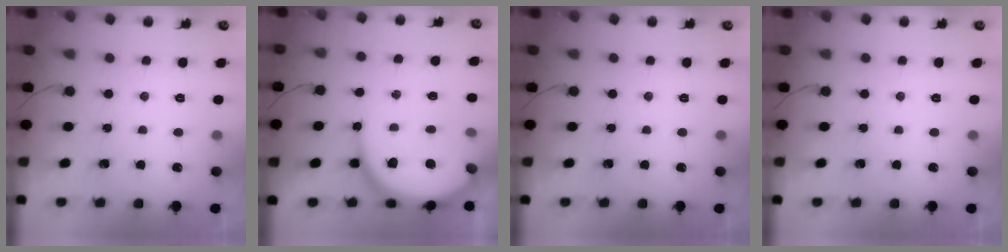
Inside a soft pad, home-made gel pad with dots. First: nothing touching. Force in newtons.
{"total": 12.4, "press": 12.4, "slide": 1.2}
{"total": 0.0}
{"total": 0.0}